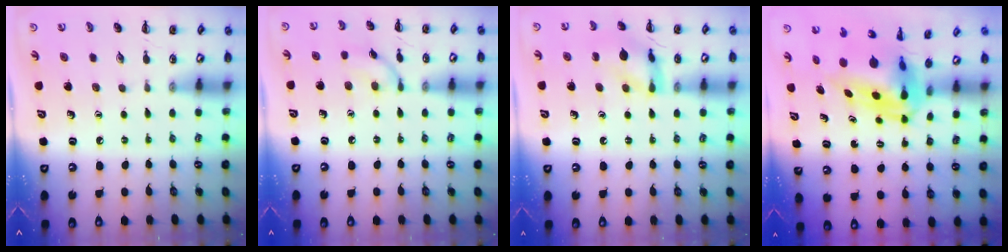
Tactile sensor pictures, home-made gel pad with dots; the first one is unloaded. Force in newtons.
{"total": 7.5, "press": 7.5, "slide": 0.3}
{"total": 12.1, "press": 12.0, "slide": 1.0}
{"total": 7.6, "press": 7.3, "slide": 2.1}